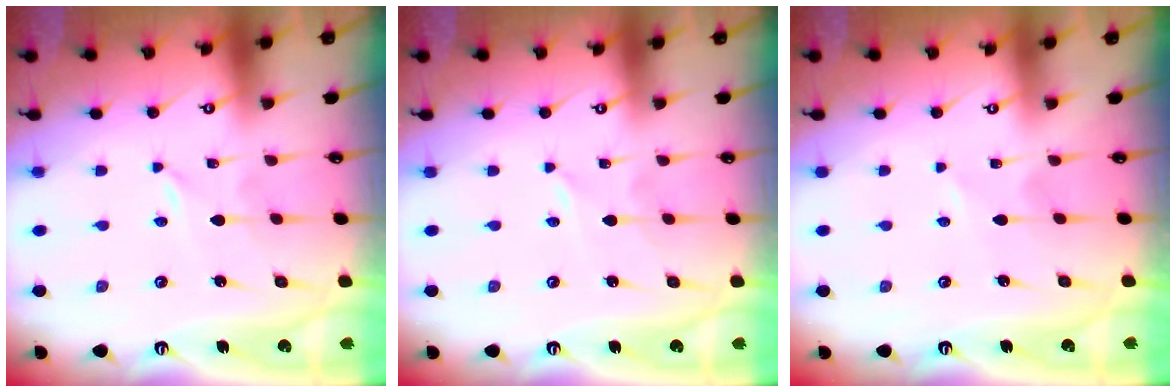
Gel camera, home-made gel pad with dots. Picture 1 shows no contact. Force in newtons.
{"total": 0.5, "press": 0.5, "slide": 0.1}
{"total": 1.4, "press": 1.4, "slide": 0.2}